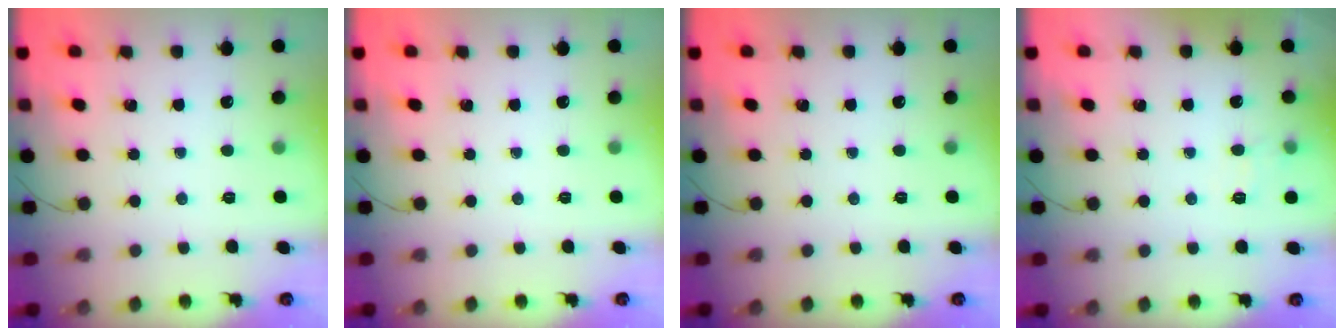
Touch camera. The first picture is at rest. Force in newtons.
{"total": 0.0}
{"total": 0.0}
{"total": 7.1, "press": 6.9, "slide": 1.8}